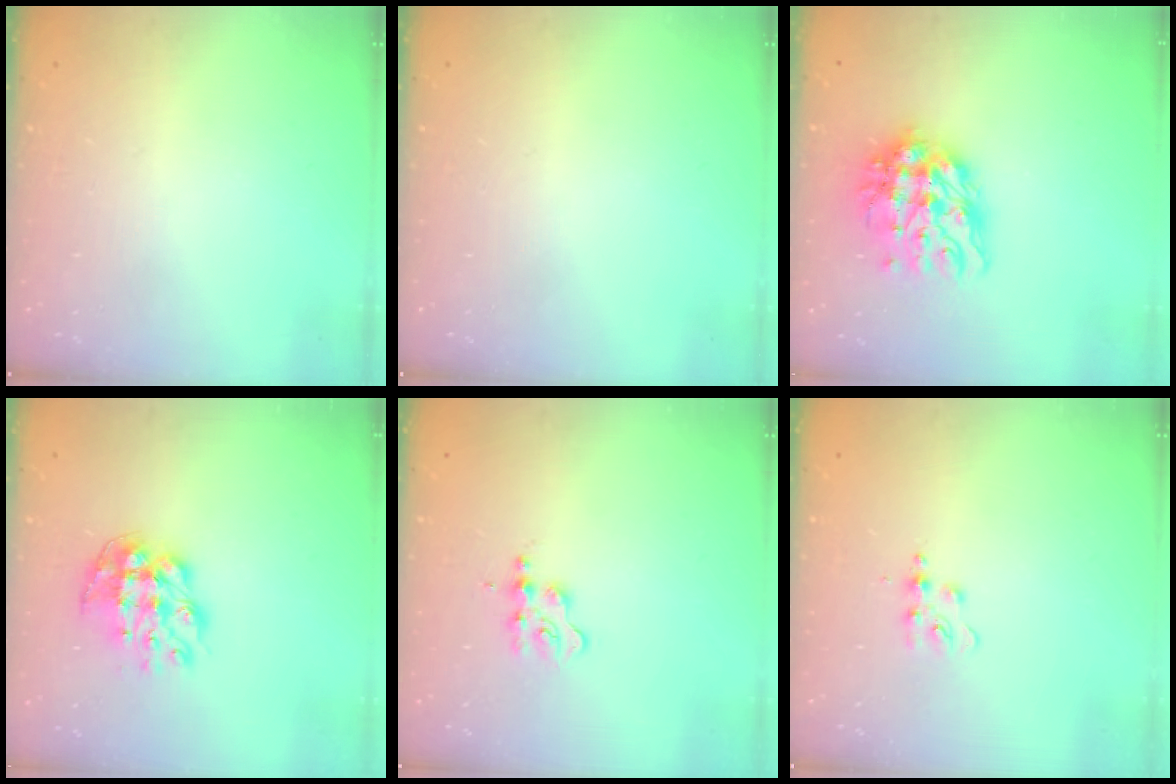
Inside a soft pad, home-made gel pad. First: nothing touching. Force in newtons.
{"total": 0.0}
{"total": 13.6, "press": 13.5, "slide": 1.0}
{"total": 10.5, "press": 10.5, "slide": 0.8}
{"total": 2.4, "press": 2.4, "slide": 0.3}
{"total": 4.8, "press": 4.8, "slide": 0.5}